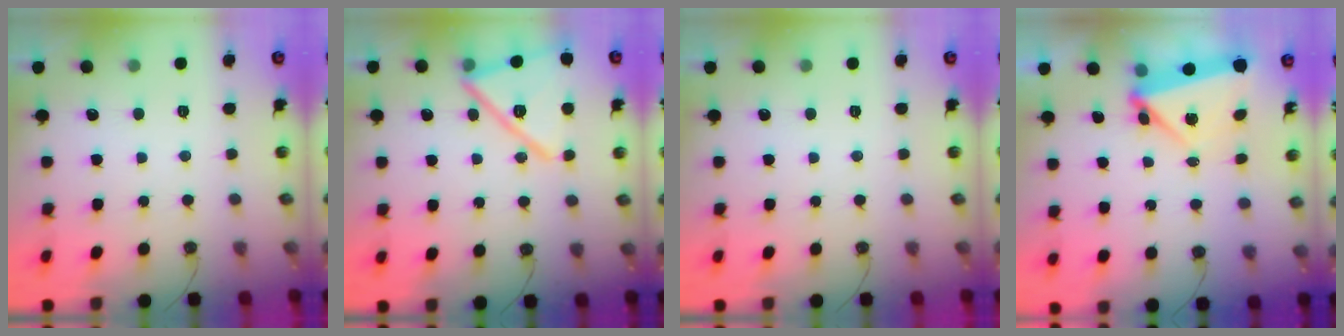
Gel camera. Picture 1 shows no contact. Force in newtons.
{"total": 19.2, "press": 19.2, "slide": 0.5}
{"total": 0.0}
{"total": 7.2, "press": 5.1, "slide": 5.1}